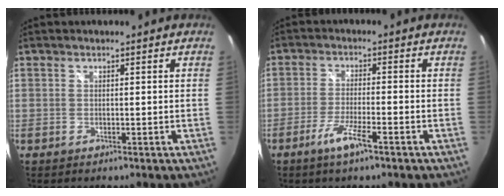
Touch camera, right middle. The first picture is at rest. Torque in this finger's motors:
{"motor_torque": [0.80, -0.64, 0.12, 0.09]}